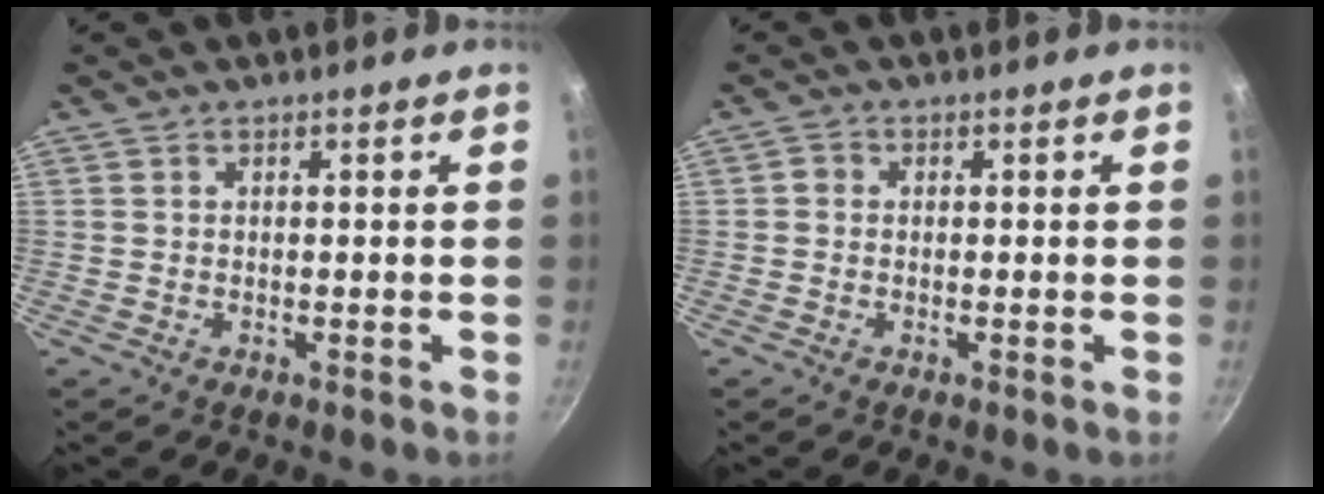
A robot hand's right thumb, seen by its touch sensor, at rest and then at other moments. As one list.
[{"total": 1.2, "force": [-0.2, 1.1, 0.5], "torque": [-0.006, 0.005, -0.007]}]